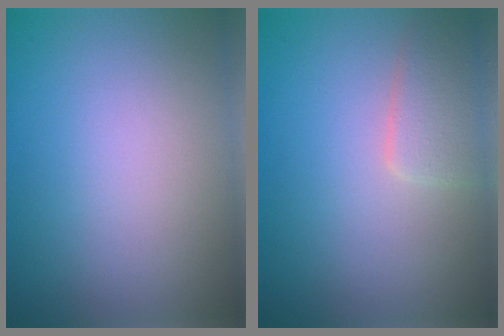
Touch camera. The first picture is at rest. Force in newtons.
{"total": 2.6, "press": 2.5, "slide": 0.3}